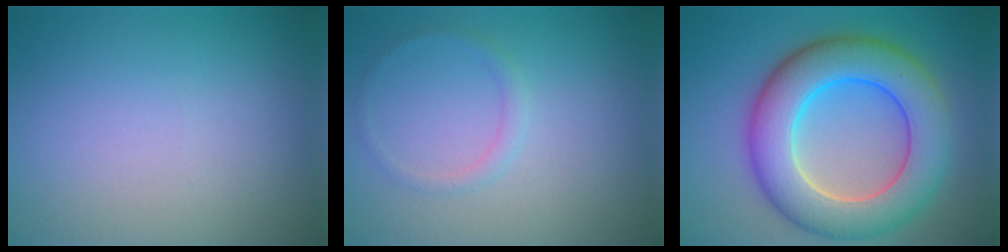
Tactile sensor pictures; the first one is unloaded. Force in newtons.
{"total": 1.0, "press": 1.0, "slide": 0.1}
{"total": 9.8, "press": 9.8, "slide": 0.6}